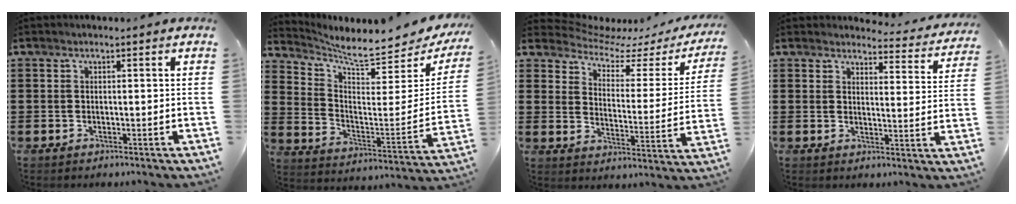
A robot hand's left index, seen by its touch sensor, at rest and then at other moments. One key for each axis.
{"total": 5.9, "fx": 5.3, "fy": 0.5, "fz": 2.6, "tx": -0.079, "ty": -0.050, "tz": 0.084}
{"total": 4.8, "fx": 4.2, "fy": 1.9, "fz": 1.4, "tx": -0.051, "ty": -0.028, "tz": 0.067}
{"total": 3.9, "fx": 3.8, "fy": 0.5, "fz": 0.8, "tx": -0.016, "ty": -0.028, "tz": 0.064}